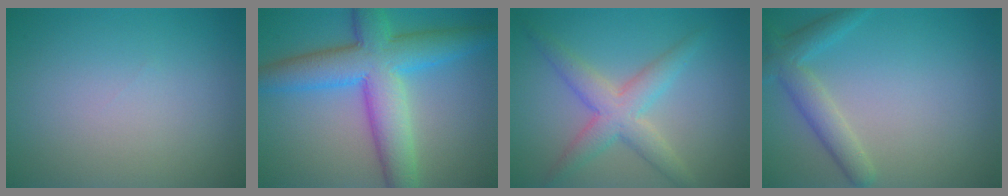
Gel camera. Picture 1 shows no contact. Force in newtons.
{"total": 9.2, "press": 9.2, "slide": 0.2}
{"total": 4.2, "press": 4.2, "slide": 0.0}
{"total": 3.2, "press": 3.2, "slide": 0.2}